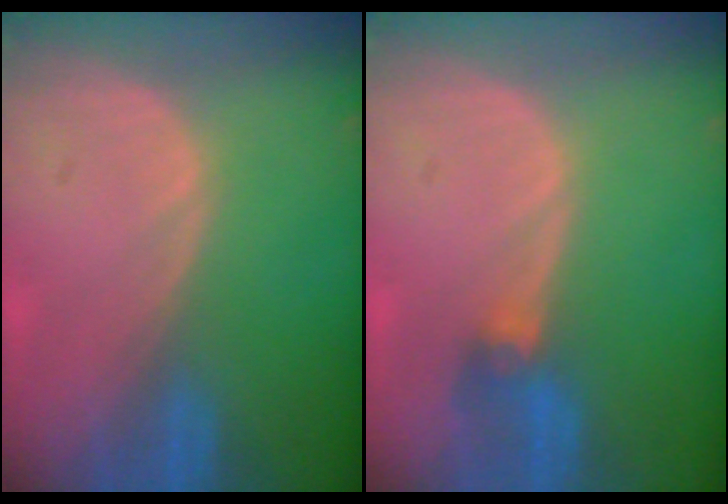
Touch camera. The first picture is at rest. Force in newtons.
{"total": 3.0, "press": 2.7, "slide": 1.4}